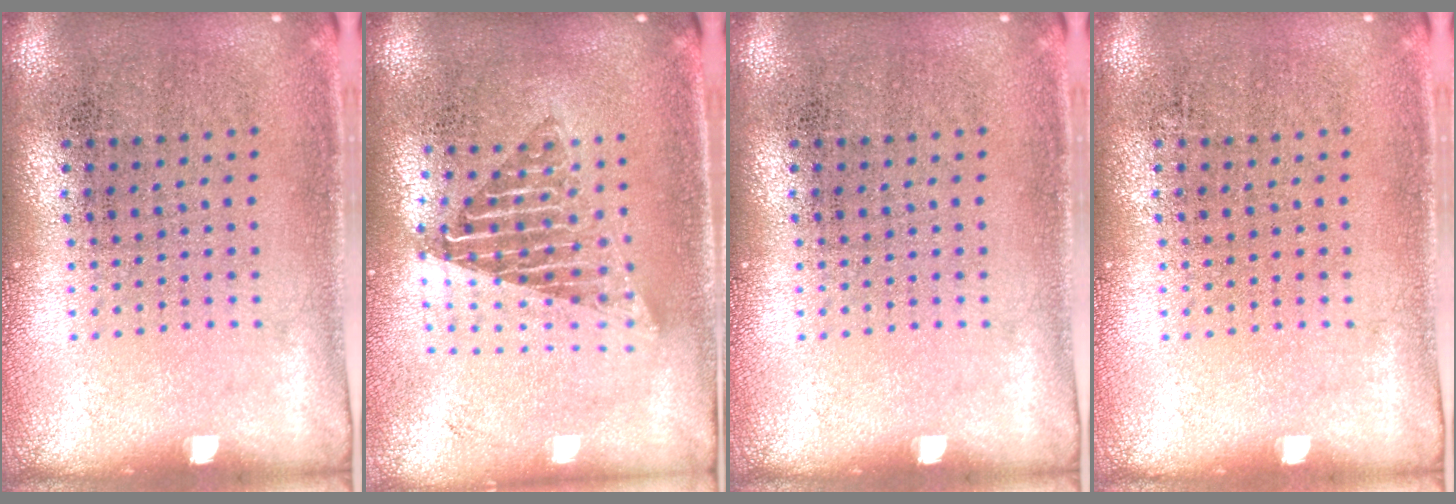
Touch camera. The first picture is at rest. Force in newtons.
{"total": 1.7, "press": 1.4, "slide": 1.0}
{"total": 0.0}
{"total": 0.0}